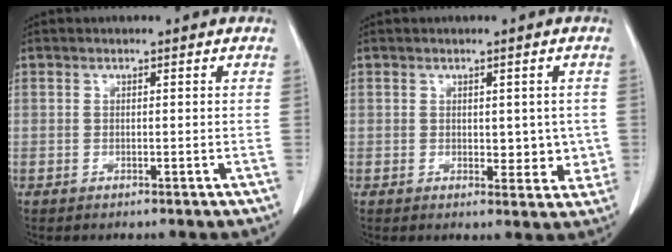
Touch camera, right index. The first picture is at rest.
{"total": 4.5, "force": [0.1, 2.7, 3.6], "torque": [-0.028, -0.004, 0.006]}